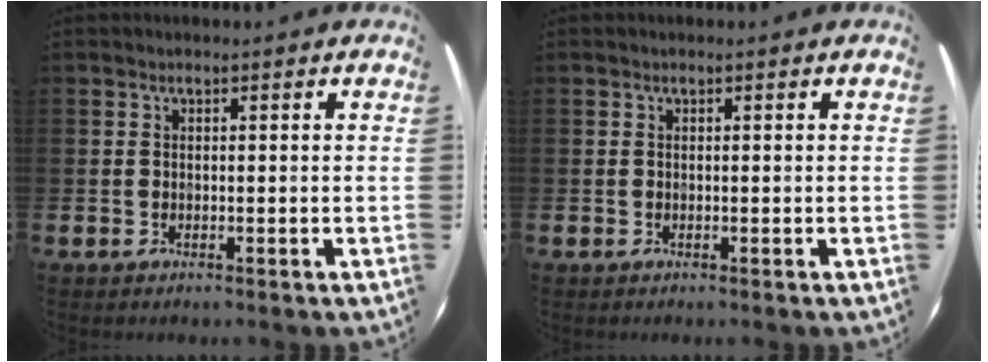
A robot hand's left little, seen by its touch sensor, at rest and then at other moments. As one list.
[{"total": 0.0}]